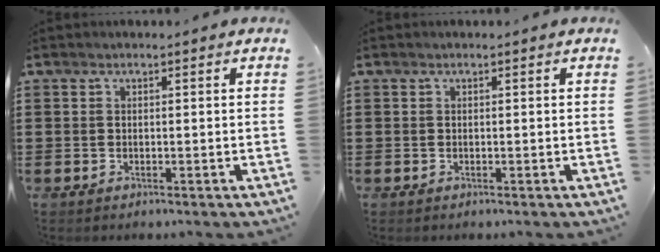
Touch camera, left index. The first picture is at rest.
{"total": 0.0}